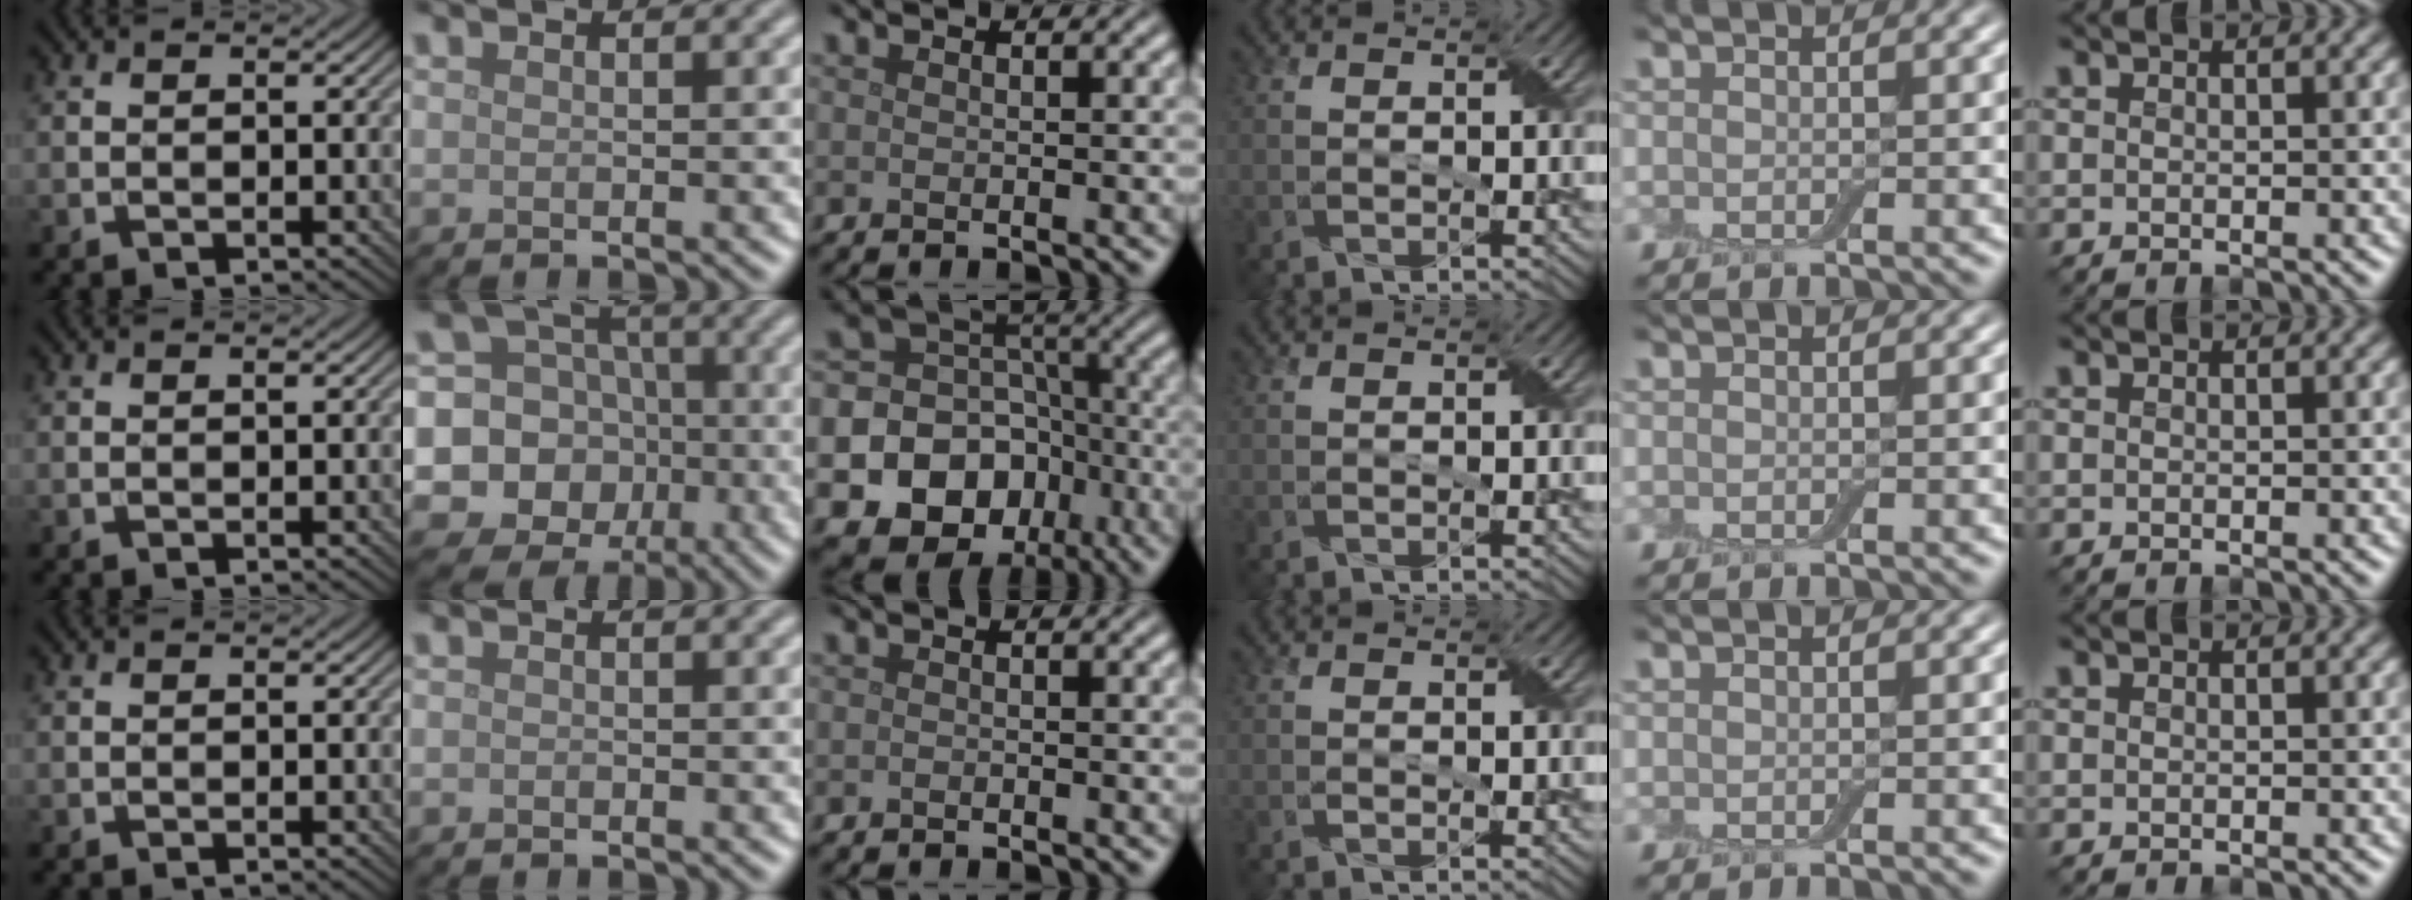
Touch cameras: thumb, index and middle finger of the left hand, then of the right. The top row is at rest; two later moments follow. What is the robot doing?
{"motion": "fold", "object": "cloth"}